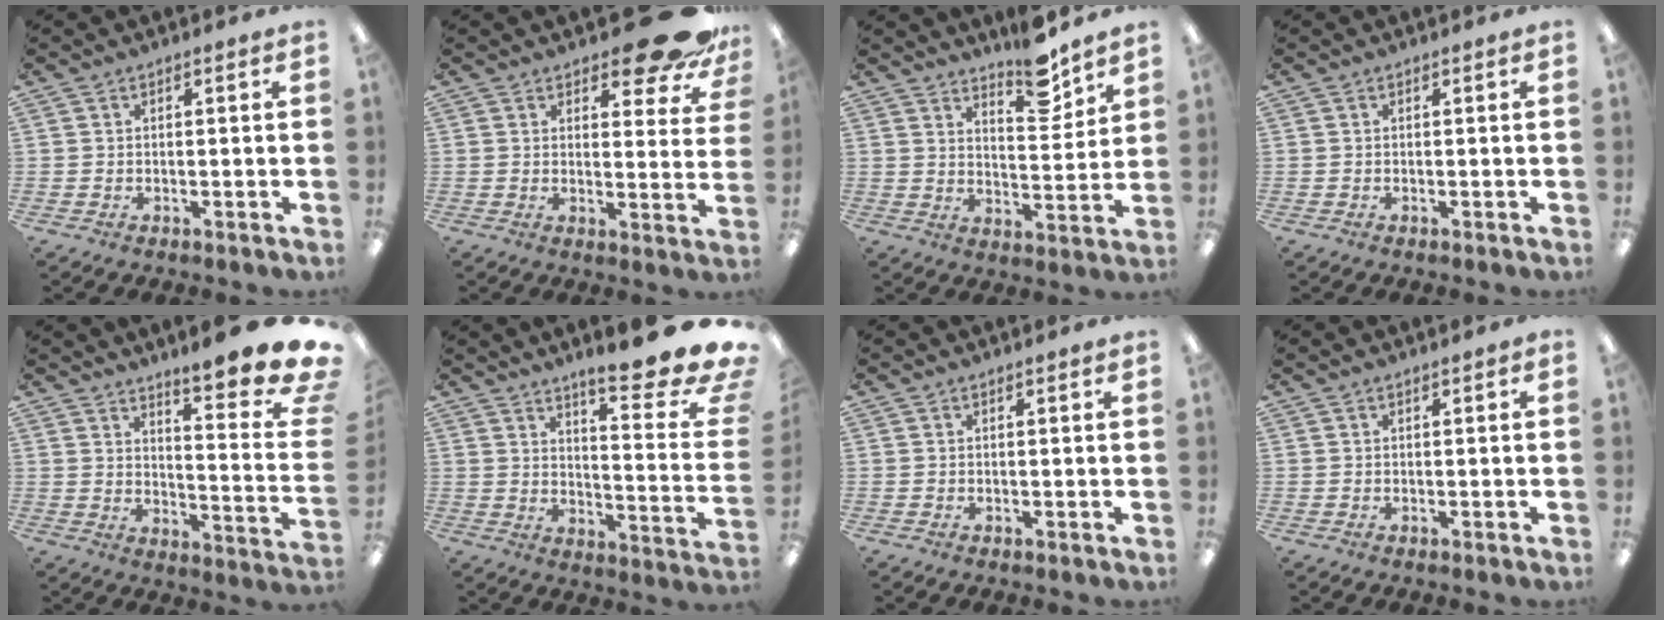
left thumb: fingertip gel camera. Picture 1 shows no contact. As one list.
[{"total": 14.2, "force": [9.9, 5.1, 8.9], "torque": [-0.106, -0.067, 0.164]}, {"total": 9.9, "force": [8.1, 3.3, 4.6], "torque": [-0.043, -0.062, 0.137]}, {"total": 0.0}, {"total": 13.6, "force": [10.5, 1.9, 8.4], "torque": [-0.111, -0.100, 0.169]}, {"total": 14.3, "force": [11.1, 1.8, 8.9], "torque": [-0.113, -0.107, 0.172]}, {"total": 0.5, "force": [0.4, 0.0, 0.4], "torque": [-0.007, 0.001, 0.006]}, {"total": 0.6, "force": [0.3, 0.2, 0.5], "torque": [-0.009, 0.002, 0.006]}]